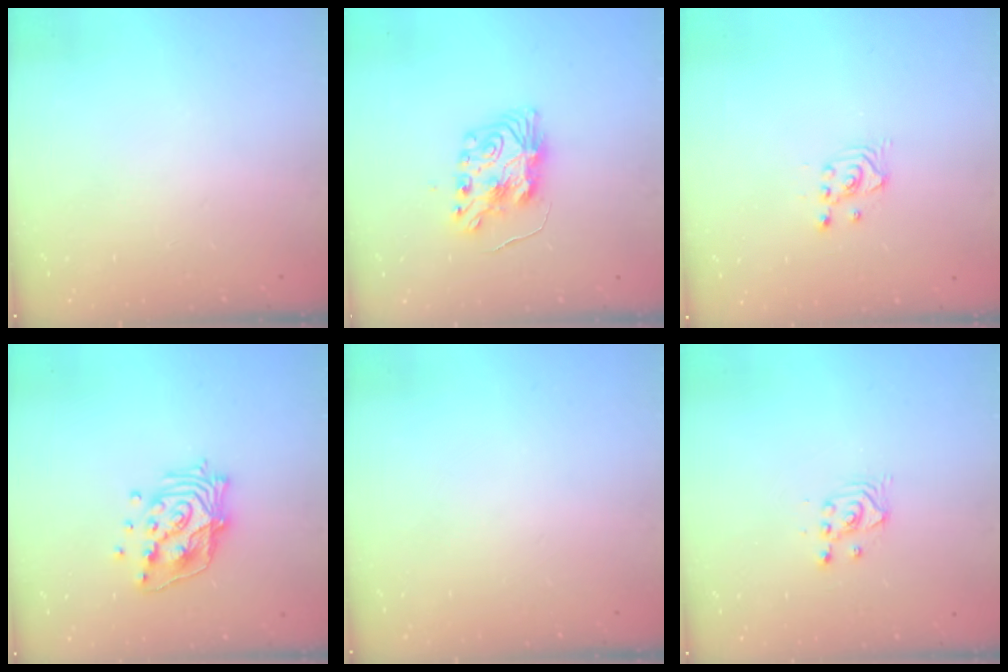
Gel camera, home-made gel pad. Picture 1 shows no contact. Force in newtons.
{"total": 9.0, "press": 9.0, "slide": 0.9}
{"total": 2.5, "press": 2.5, "slide": 0.3}
{"total": 14.7, "press": 14.6, "slide": 1.3}
{"total": 0.0}
{"total": 2.4, "press": 2.4, "slide": 0.2}